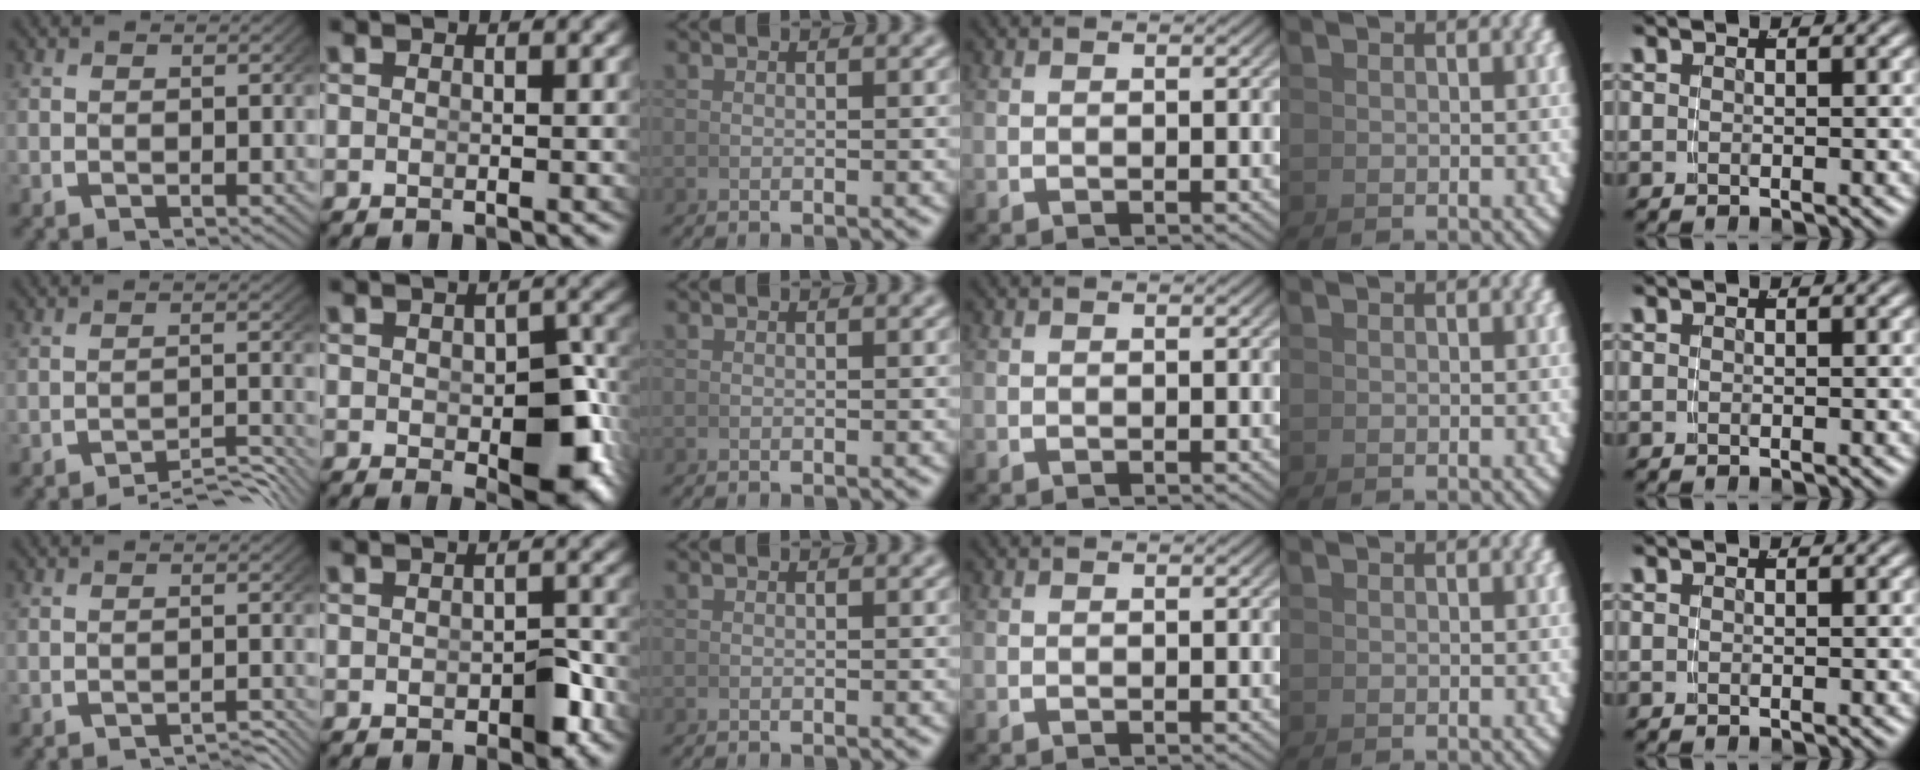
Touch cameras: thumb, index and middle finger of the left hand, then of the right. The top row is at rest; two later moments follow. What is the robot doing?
{"motion": "grasp_and_lifting", "object": "pen"}